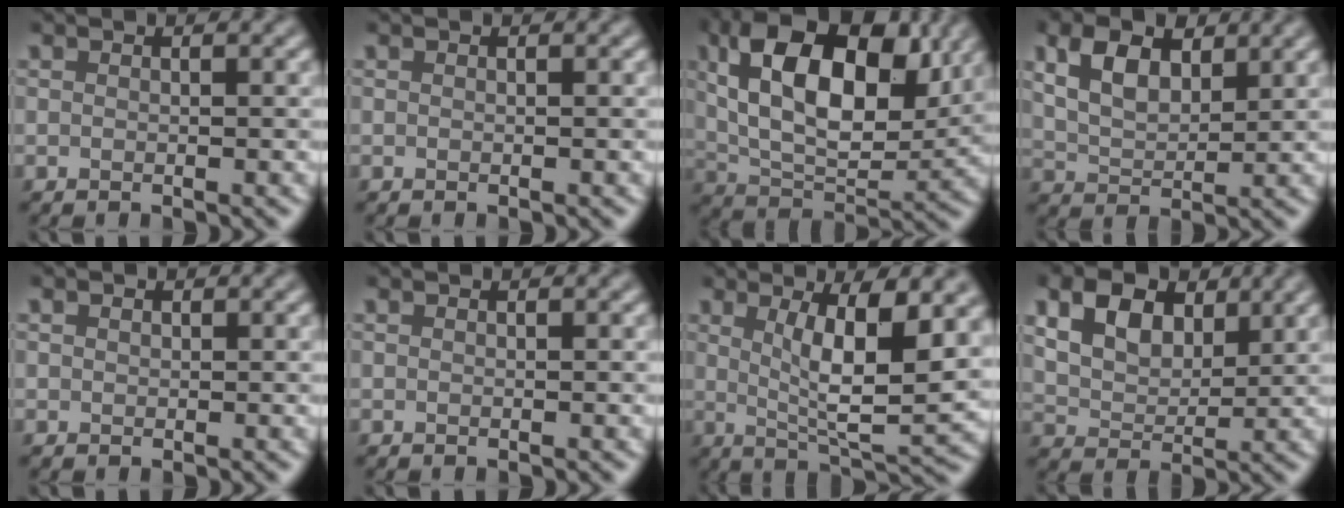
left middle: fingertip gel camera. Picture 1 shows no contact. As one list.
[{"total": 0.0}, {"total": 12.7, "force": [4.4, 6.7, 9.8], "torque": [-0.157, 0.012, 0.072]}, {"total": 4.7, "force": [2.2, 2.6, 3.2], "torque": [-0.070, 0.006, 0.041]}, {"total": 0.5, "force": [0.2, 0.5, 0.0], "torque": [0.002, -0.002, 0.002]}, {"total": 0.0}, {"total": 8.3, "force": [2.0, 2.2, 7.7], "torque": [-0.124, -0.011, 0.040]}, {"total": 5.7, "force": [2.7, 3.6, 3.5], "torque": [-0.077, 0.004, 0.044]}]